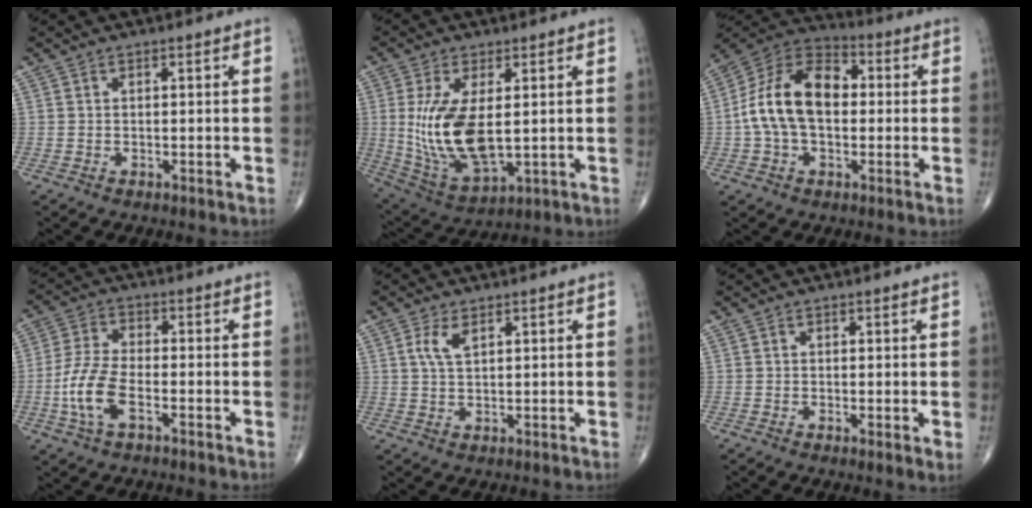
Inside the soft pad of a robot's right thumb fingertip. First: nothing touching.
{"total": 14.6, "force": [1.0, 6.7, 12.9], "torque": [-0.257, -0.023, 0.037]}
{"total": 16.0, "force": [0.3, 10.1, 12.4], "torque": [-0.219, 0.037, -0.006]}
{"total": 8.7, "force": [-3.0, 3.9, 7.2], "torque": [-0.164, 0.018, -0.061]}
{"total": 3.5, "force": [1.5, 1.6, 2.7], "torque": [-0.055, 0.001, 0.033]}
{"total": 1.8, "force": [0.0, 0.4, 1.7], "torque": [-0.032, -0.008, -0.006]}